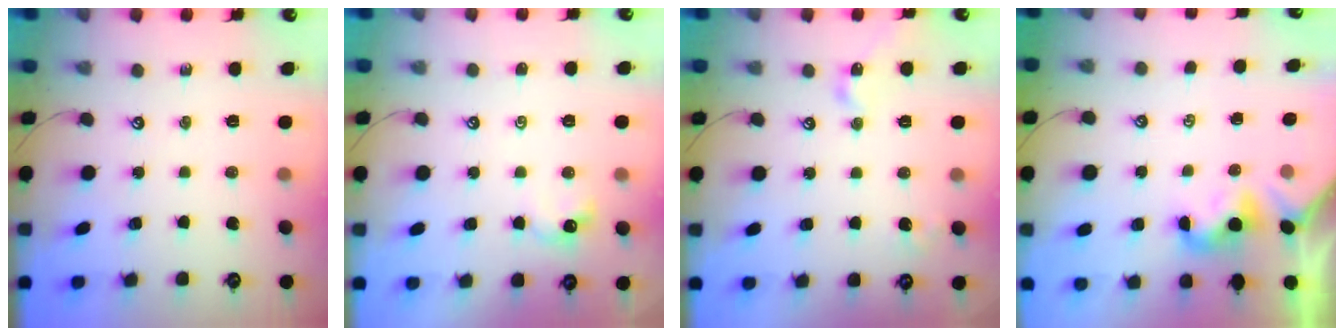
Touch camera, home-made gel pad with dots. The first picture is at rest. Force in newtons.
{"total": 1.7, "press": 1.7, "slide": 0.3}
{"total": 6.8, "press": 6.8, "slide": 0.4}
{"total": 2.0, "press": 2.0, "slide": 0.5}